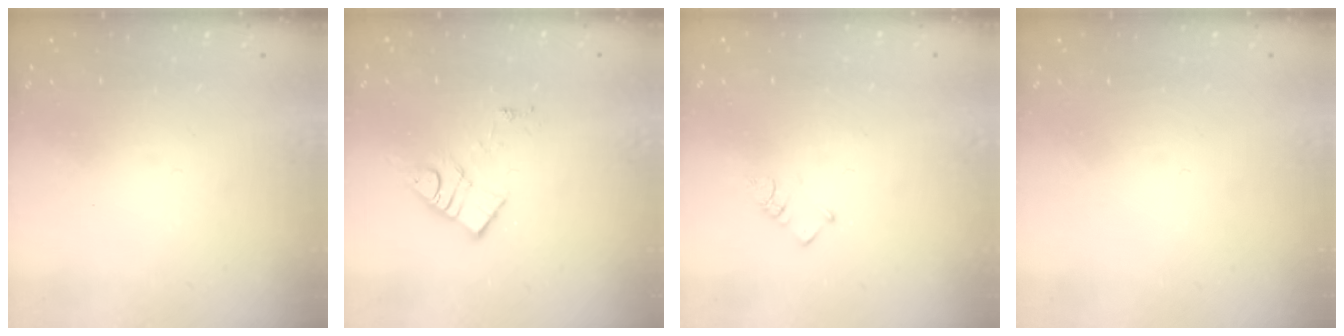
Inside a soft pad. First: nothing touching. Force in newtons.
{"total": 9.4, "press": 9.4, "slide": 0.5}
{"total": 1.9, "press": 1.9, "slide": 0.3}
{"total": 0.0}